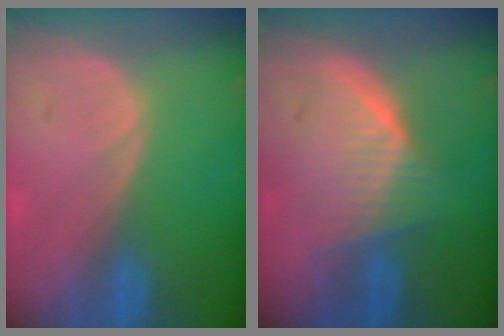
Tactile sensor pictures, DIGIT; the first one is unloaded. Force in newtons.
{"total": 6.2, "press": 6.1, "slide": 1.2}